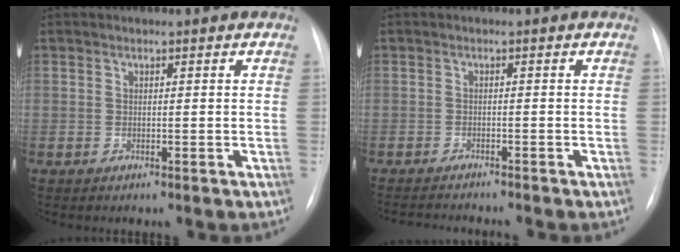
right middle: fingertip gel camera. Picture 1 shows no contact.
{"total": 5.2, "force": [-4.9, -0.3, 1.5], "torque": [-0.015, -0.013, -0.076]}